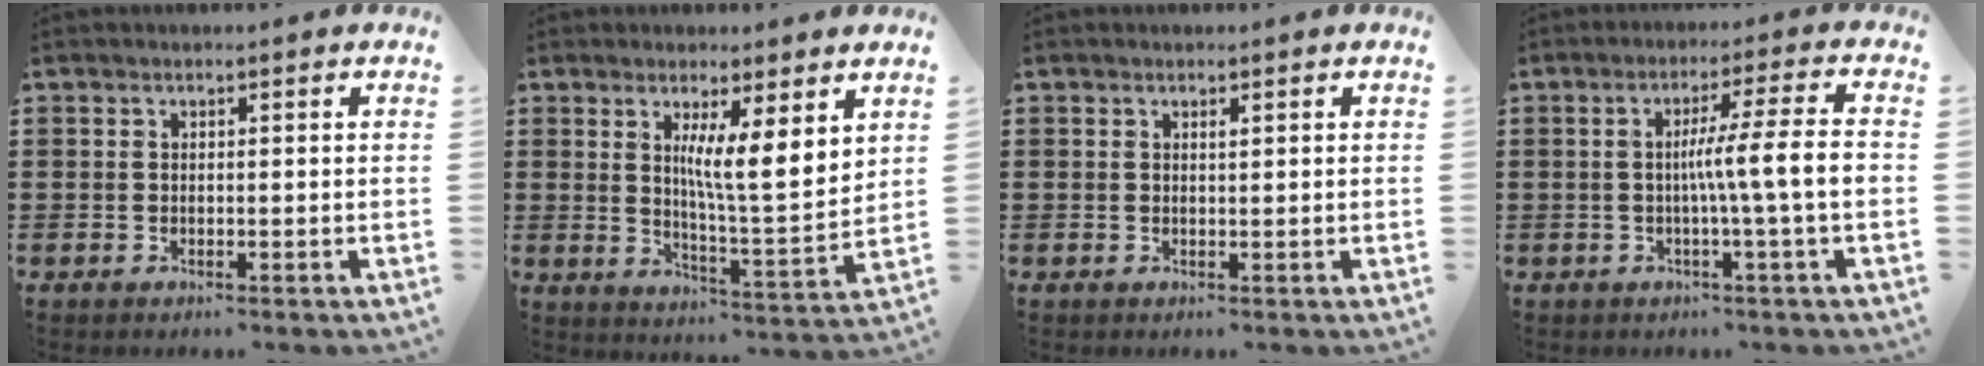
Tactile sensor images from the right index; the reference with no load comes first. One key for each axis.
{"total": 7.1, "fx": 3.7, "fy": 0.6, "fz": 6.1, "tx": -0.111, "ty": -0.025, "tz": 0.057}
{"total": 0.5, "fx": 0.3, "fy": 0.1, "fz": 0.5, "tx": -0.010, "ty": 0.000, "tz": 0.006}
{"total": 7.1, "fx": -0.6, "fy": -0.7, "fz": 7.0, "tx": -0.127, "ty": -0.006, "tz": -0.019}